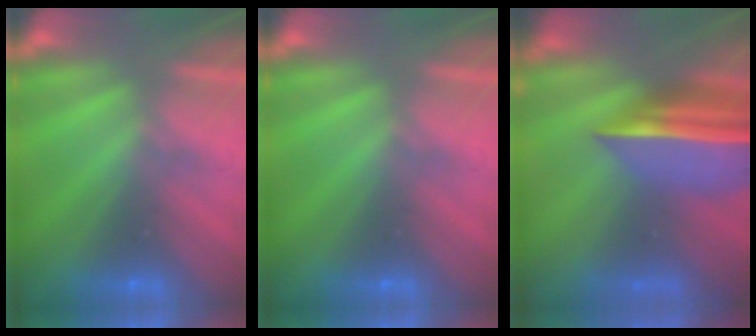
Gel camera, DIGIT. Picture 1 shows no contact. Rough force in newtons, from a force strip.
{"total": 0.0}
{"total": 7.5}